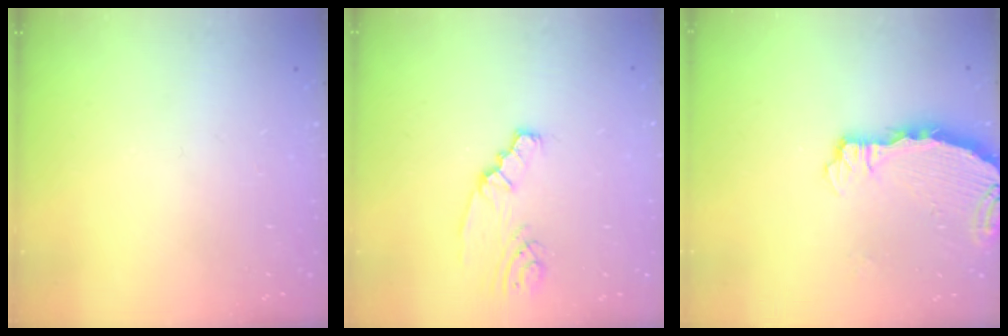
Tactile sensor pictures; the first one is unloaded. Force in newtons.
{"total": 2.2, "press": 2.1, "slide": 0.5}
{"total": 3.8, "press": 3.7, "slide": 0.4}